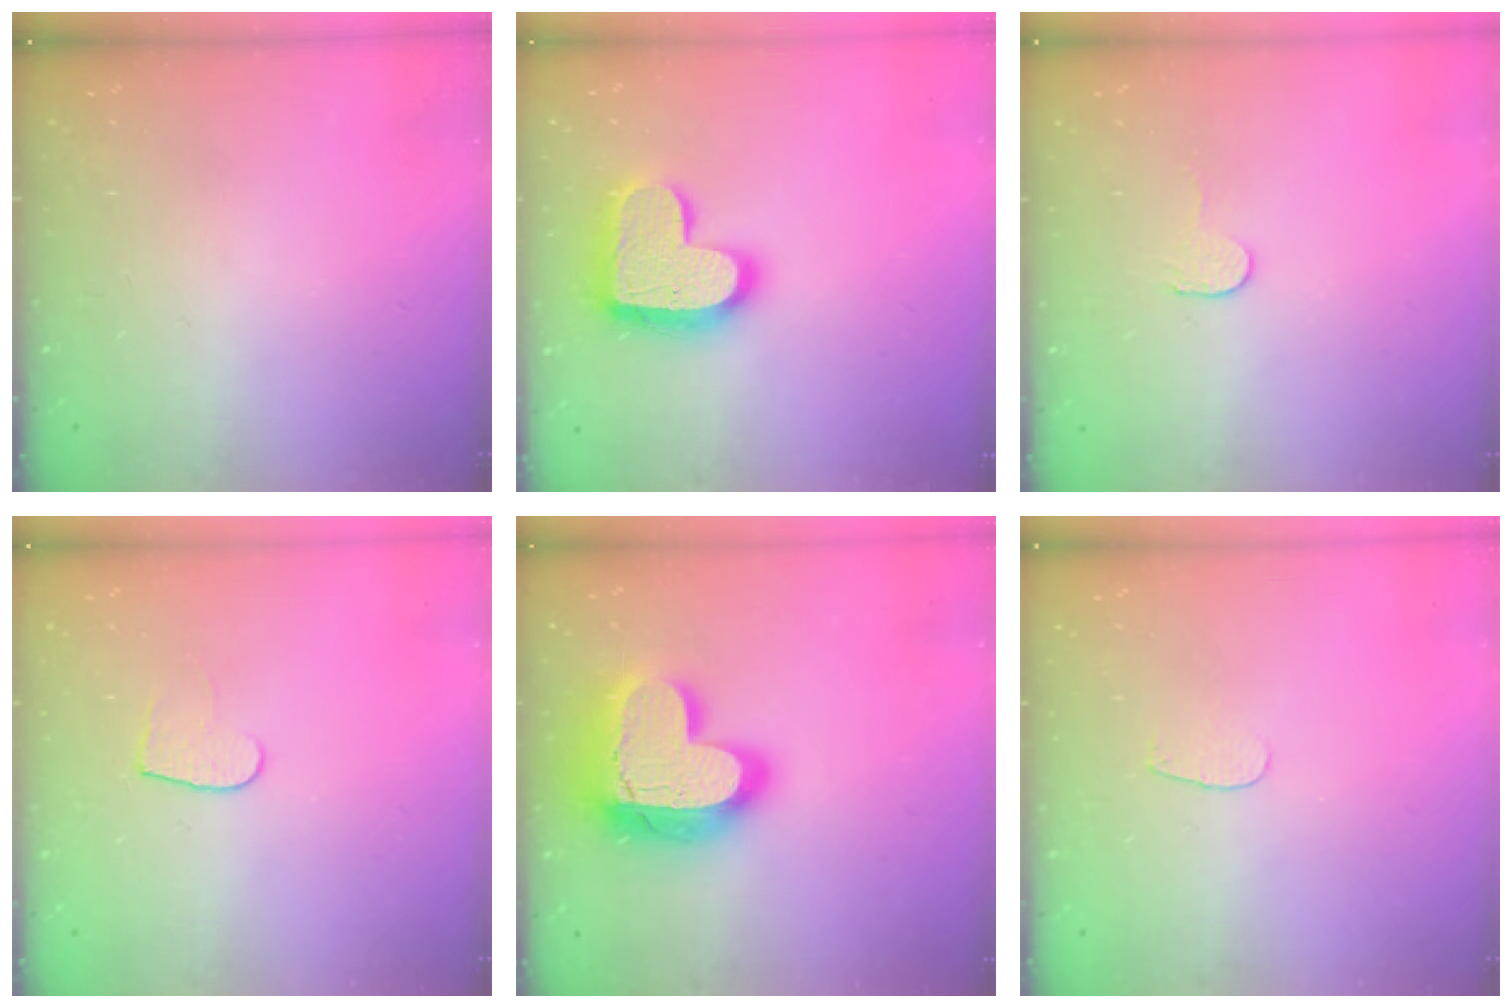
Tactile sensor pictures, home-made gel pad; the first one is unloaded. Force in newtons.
{"total": 17.7, "press": 17.6, "slide": 1.3}
{"total": 2.7, "press": 2.7, "slide": 0.2}
{"total": 6.0, "press": 6.0, "slide": 0.5}
{"total": 23.6, "press": 23.5, "slide": 2.0}
{"total": 3.3, "press": 3.3, "slide": 0.3}